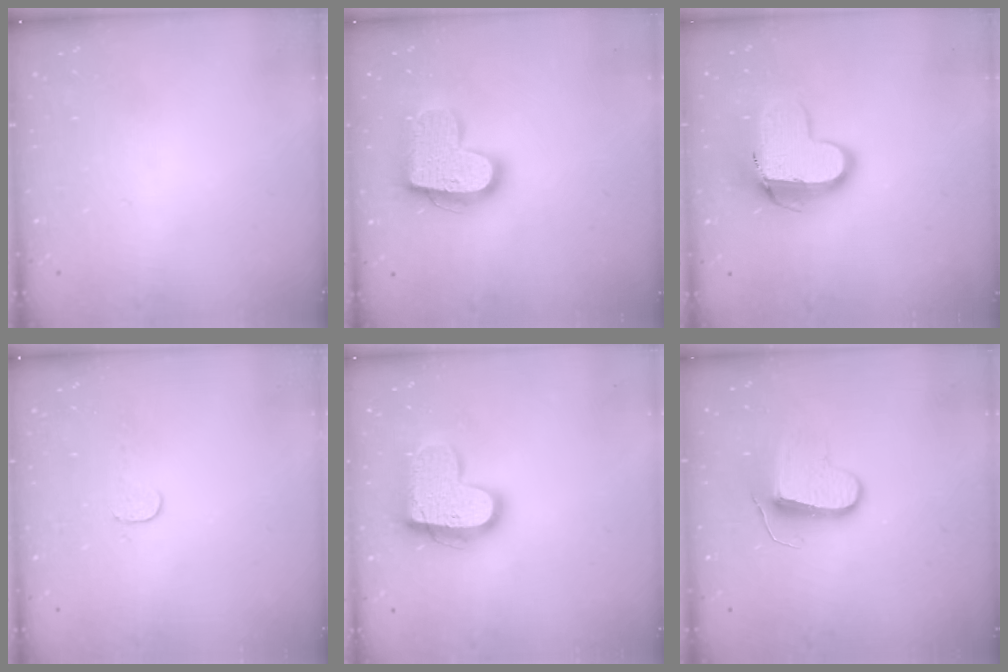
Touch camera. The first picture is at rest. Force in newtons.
{"total": 17.3, "press": 17.3, "slide": 1.1}
{"total": 12.0, "press": 11.9, "slide": 1.1}
{"total": 3.0, "press": 3.0, "slide": 0.3}
{"total": 16.3, "press": 16.3, "slide": 1.3}
{"total": 9.0, "press": 9.0, "slide": 0.2}